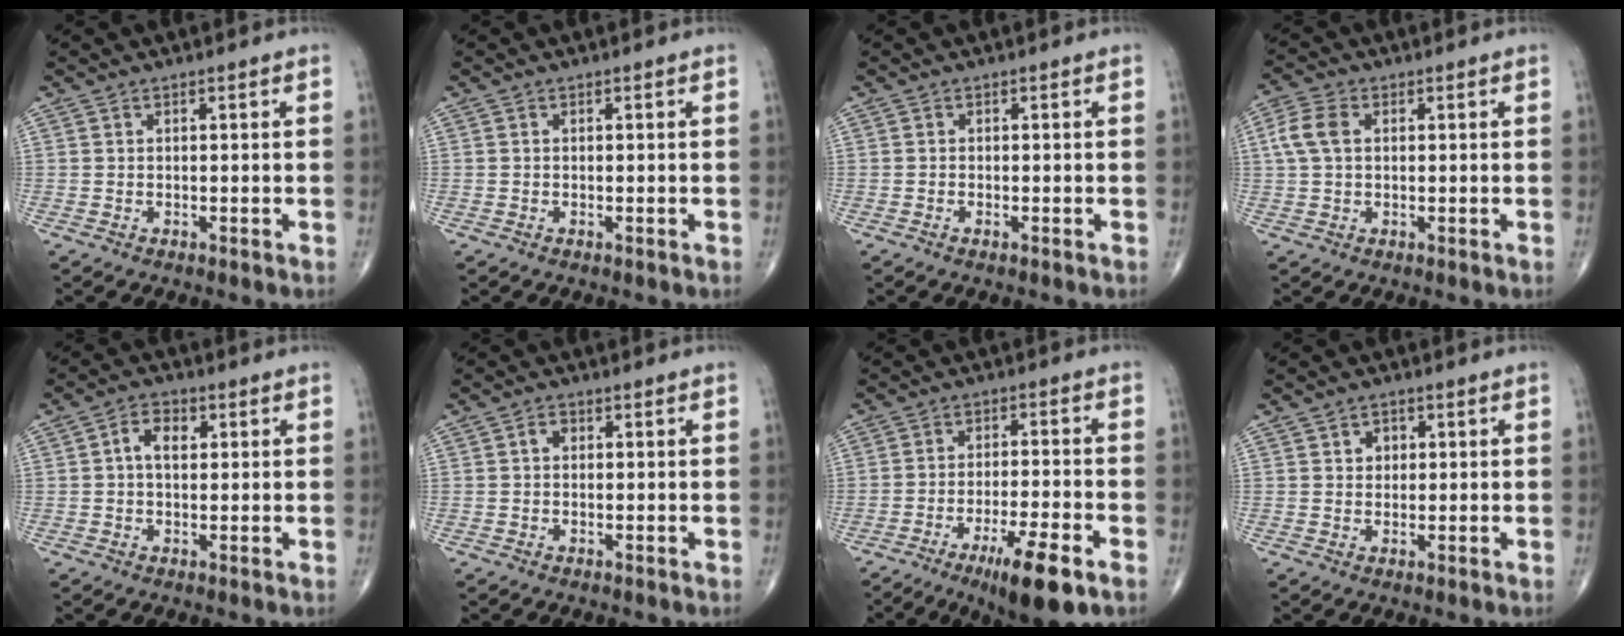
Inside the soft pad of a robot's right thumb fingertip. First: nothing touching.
{"total": 0.0}
{"total": 0.6, "force": [-0.4, 0.1, 0.5], "torque": [-0.011, -0.002, -0.008]}
{"total": 5.5, "force": [1.0, 3.6, 4.1], "torque": [-0.099, 0.013, 0.016]}
{"total": 4.7, "force": [0.9, 3.1, 3.5], "torque": [-0.054, 0.012, 0.010]}
{"total": 1.7, "force": [0.2, 1.3, 1.1], "torque": [-0.011, 0.008, 0.001]}
{"total": 11.6, "force": [-6.5, 2.1, 9.5], "torque": [-0.158, 0.012, -0.099]}
{"total": 2.9, "force": [0.8, 2.4, 1.5], "torque": [-0.006, -0.001, 0.011]}